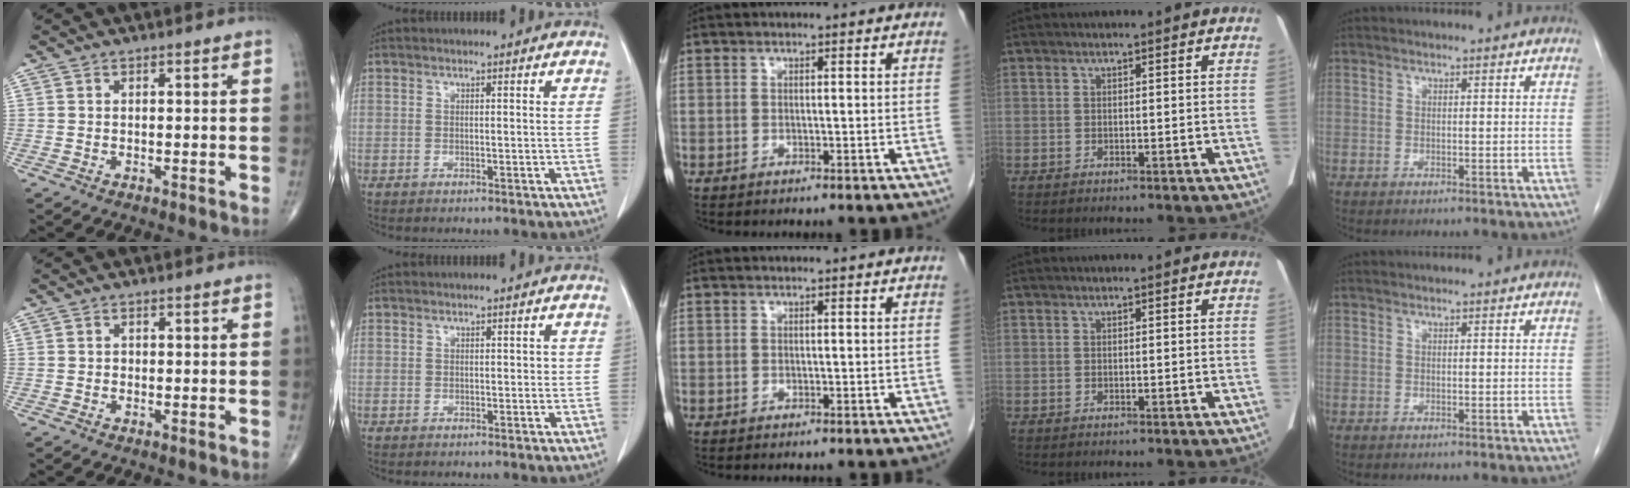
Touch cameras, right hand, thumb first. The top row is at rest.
{"thumb": {"total": 0.6, "force": [-0.1, 0.5, 0.2], "torque": [0.000, 0.002, -0.004]}, "index": {"total": 0.6, "force": [0.1, 0.5, 0.4], "torque": [-0.004, 0.003, 0.002]}}